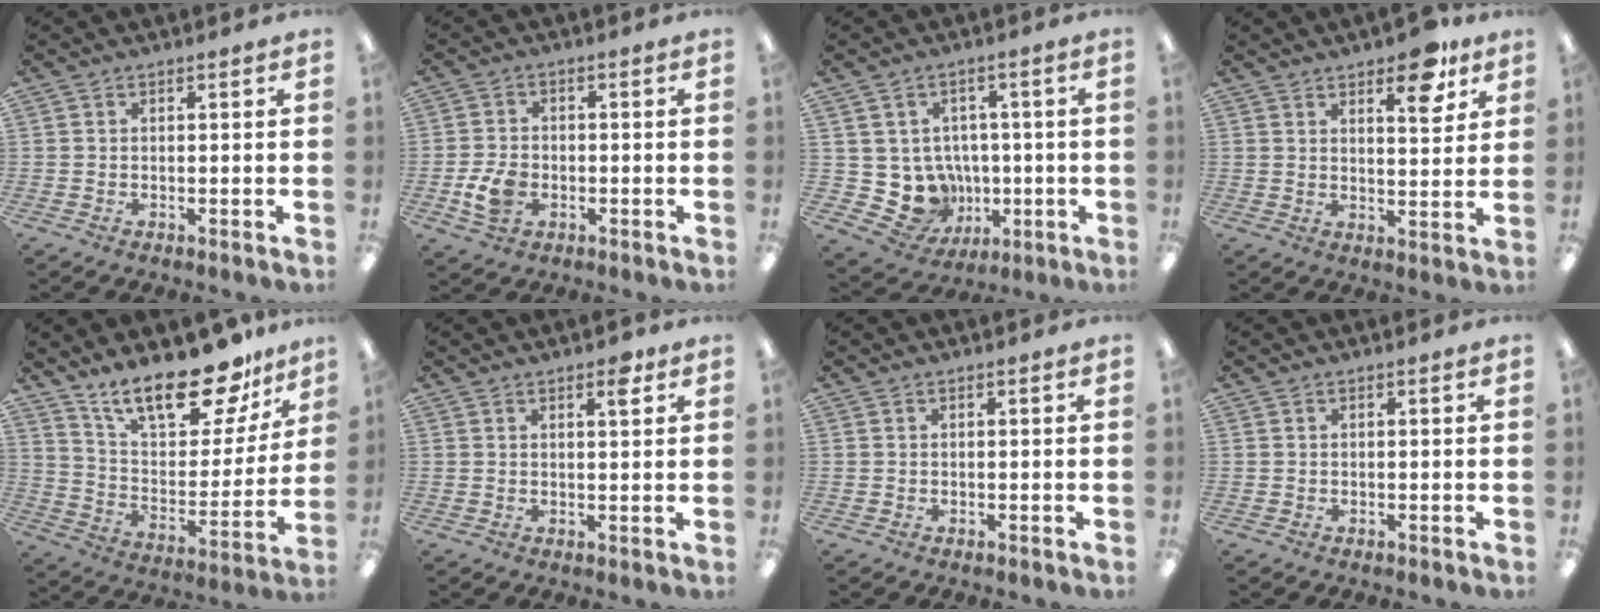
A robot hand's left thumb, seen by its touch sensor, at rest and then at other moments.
{"total": 6.3, "force": [-1.9, 4.6, 3.9], "torque": [-0.080, 0.002, -0.037]}
{"total": 9.1, "force": [0.3, 8.9, 2.1], "torque": [-0.062, -0.019, 0.020]}
{"total": 9.3, "force": [6.4, 3.5, 5.8], "torque": [-0.065, -0.036, 0.102]}
{"total": 22.0, "force": [17.1, 7.4, 11.6], "torque": [-0.189, -0.114, 0.292]}
{"total": 3.4, "force": [2.2, 1.0, 2.4], "torque": [-0.028, -0.007, 0.033]}
{"total": 0.0}
{"total": 0.0}